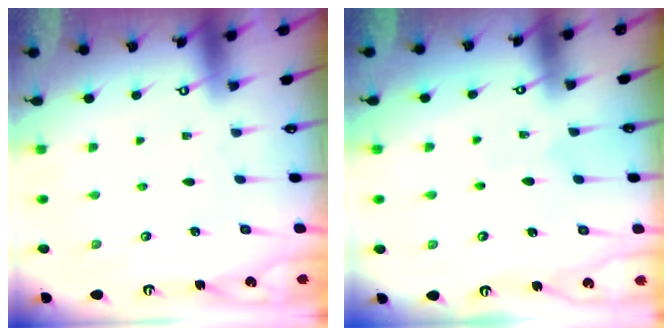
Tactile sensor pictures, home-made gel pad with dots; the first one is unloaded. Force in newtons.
{"total": 4.3, "press": 4.2, "slide": 0.7}